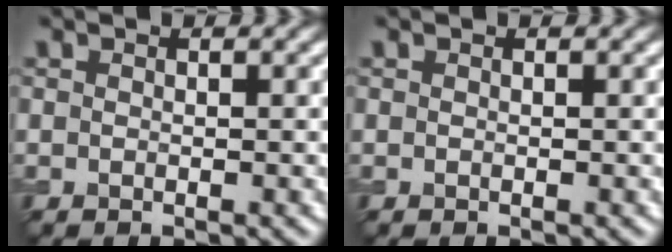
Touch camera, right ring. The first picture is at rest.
{"total": 0.0}